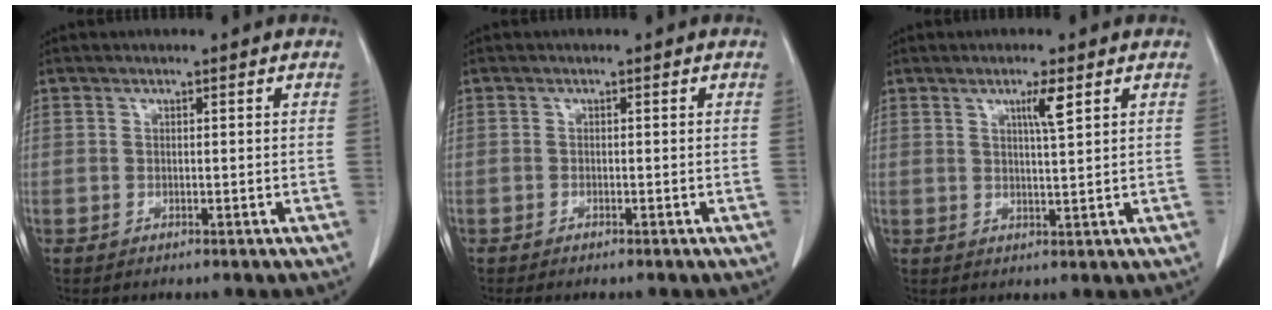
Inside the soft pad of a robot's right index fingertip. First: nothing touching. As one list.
[{"total": 1.9, "force": [-1.7, 0.1, 0.9], "torque": [-0.013, -0.003, -0.021]}, {"total": 3.3, "force": [1.6, -0.2, 2.8], "torque": [-0.054, -0.005, 0.028]}]